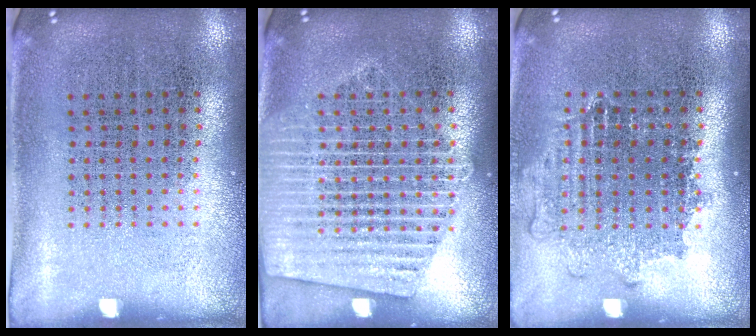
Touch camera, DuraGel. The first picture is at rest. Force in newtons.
{"total": 1.9, "press": 1.9, "slide": 0.3}
{"total": 1.1, "press": 1.1, "slide": 0.4}